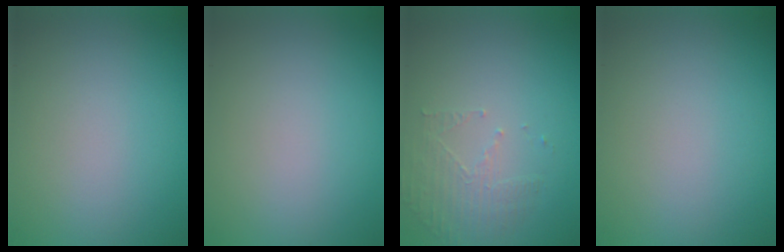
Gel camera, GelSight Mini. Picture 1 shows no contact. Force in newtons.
{"total": 0.0}
{"total": 1.7, "press": 0.9, "slide": 1.4}
{"total": 0.0}